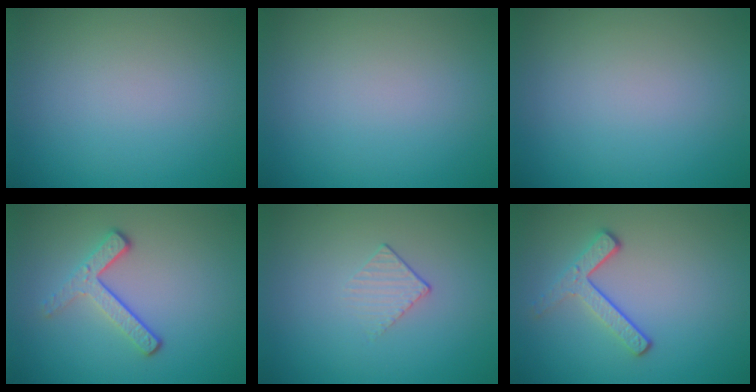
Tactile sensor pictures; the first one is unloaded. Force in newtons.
{"total": 0.0}
{"total": 0.0}
{"total": 3.2, "press": 2.3, "slide": 2.2}
{"total": 1.2, "press": 0.5, "slide": 1.1}
{"total": 3.0, "press": 2.2, "slide": 2.0}